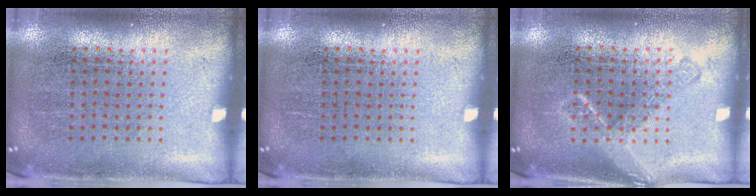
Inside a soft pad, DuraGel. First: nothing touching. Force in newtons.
{"total": 0.0}
{"total": 1.3, "press": 1.3, "slide": 0.2}